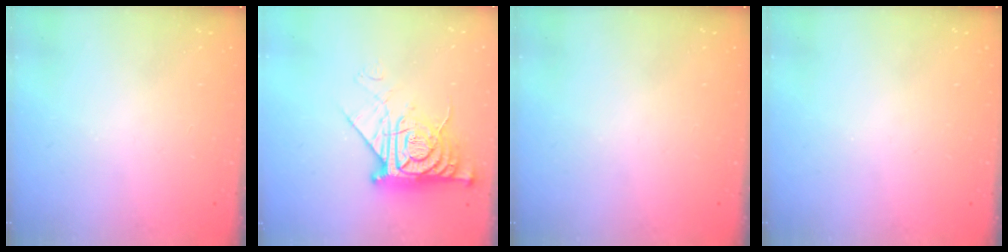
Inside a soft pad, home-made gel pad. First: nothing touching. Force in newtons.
{"total": 14.0, "press": 13.9, "slide": 1.4}
{"total": 0.0}
{"total": 0.0}